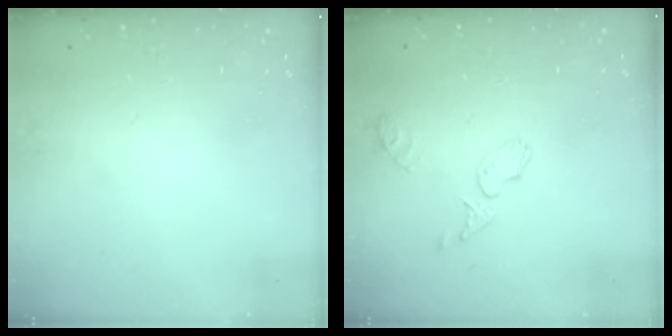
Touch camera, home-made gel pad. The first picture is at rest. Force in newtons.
{"total": 5.6, "press": 5.4, "slide": 1.2}